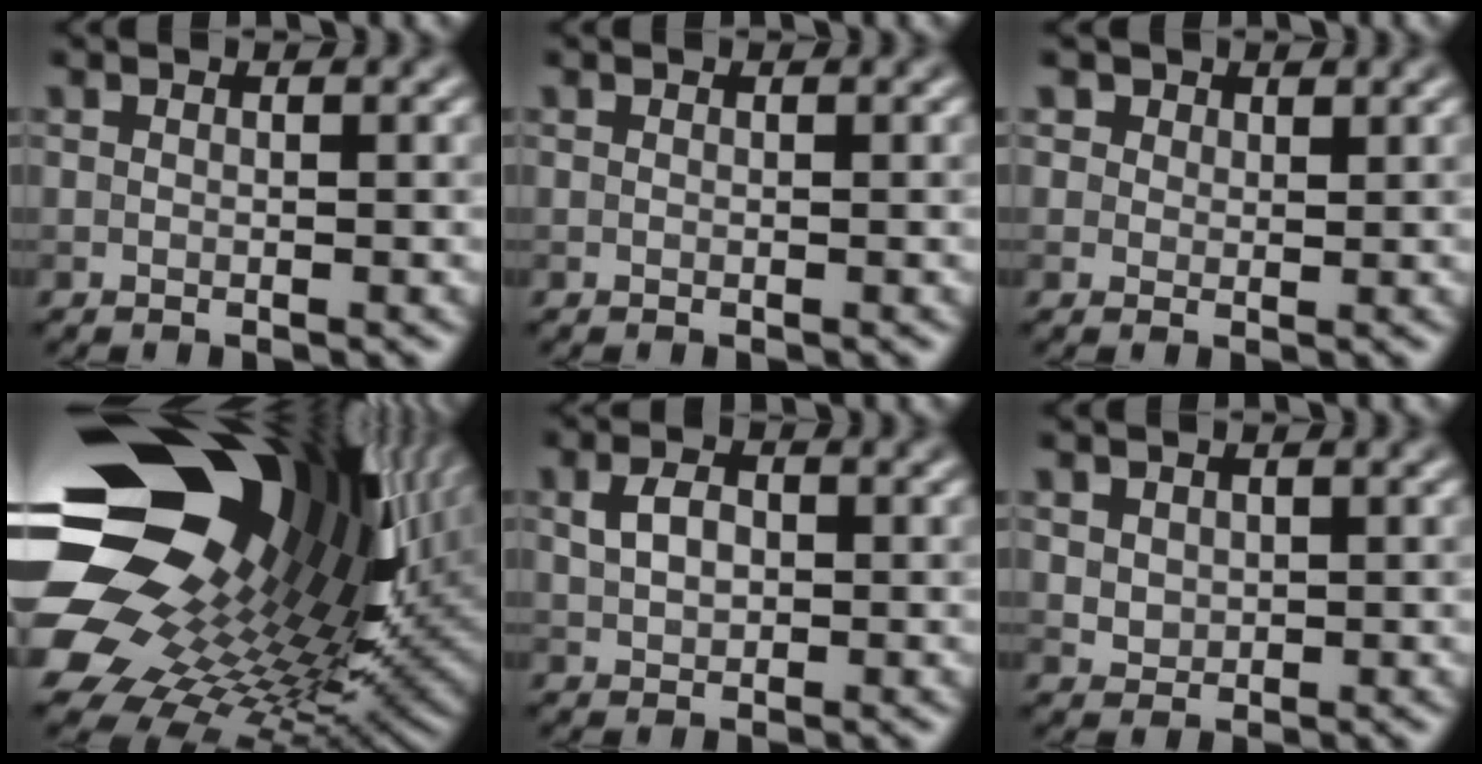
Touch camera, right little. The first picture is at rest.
{"total": 0.0}
{"total": 2.5, "force": [1.6, 1.7, 0.8], "torque": [-0.021, -0.004, 0.021]}
{"total": 19.5, "force": [5.5, 13.0, 13.4], "torque": [-0.261, -0.043, 0.127]}
{"total": 2.3, "force": [0.4, 1.6, 1.6], "torque": [-0.036, 0.003, 0.009]}
{"total": 1.3, "force": [0.6, 1.1, 0.5], "torque": [-0.009, -0.004, 0.018]}